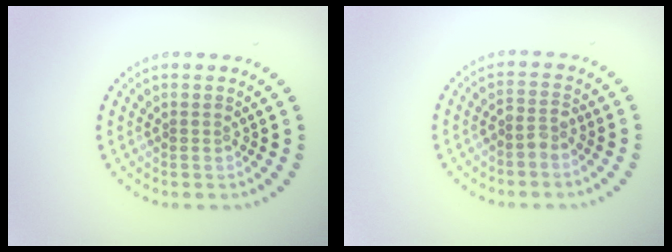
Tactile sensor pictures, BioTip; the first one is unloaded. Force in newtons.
{"total": 1.5, "press": 1.2, "slide": 0.9}